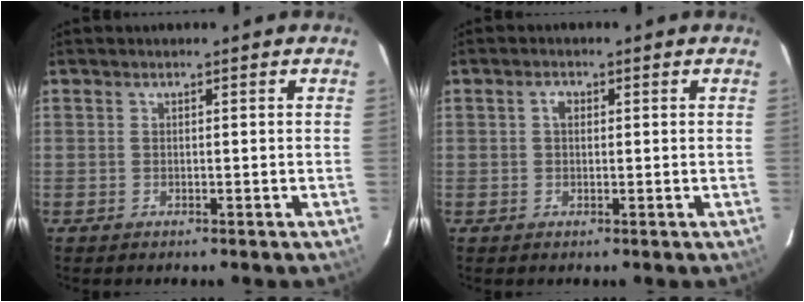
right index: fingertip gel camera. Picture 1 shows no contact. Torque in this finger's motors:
{"motor_torque": [-0.03, 0.03, 0.02, 0.03]}